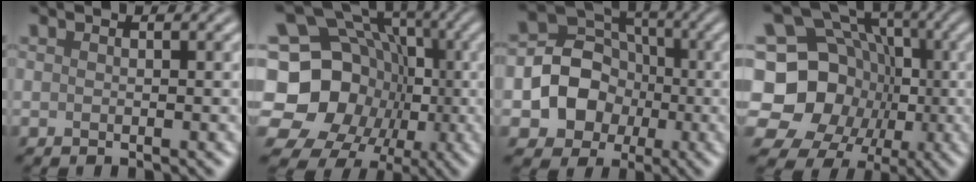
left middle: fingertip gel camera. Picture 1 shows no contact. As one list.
[{"total": 18.9, "force": [-2.6, 16.7, 8.5], "torque": [-0.159, 0.011, -0.080]}, {"total": 6.8, "force": [-1.1, 6.1, 2.8], "torque": [-0.026, 0.009, -0.041]}, {"total": 16.9, "force": [-1.5, 15.2, 7.3], "torque": [-0.141, 0.024, -0.059]}]